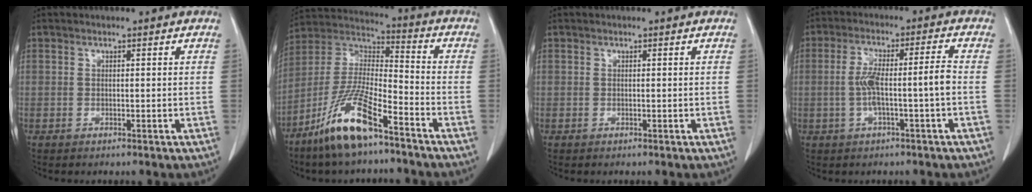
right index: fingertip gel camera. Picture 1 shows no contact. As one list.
[{"total": 13.9, "force": [-9.1, 2.3, 10.3], "torque": [-0.219, -0.014, -0.175]}, {"total": 0.0}, {"total": 5.3, "force": [-0.8, 0.7, 5.2], "torque": [-0.104, 0.011, -0.010]}]